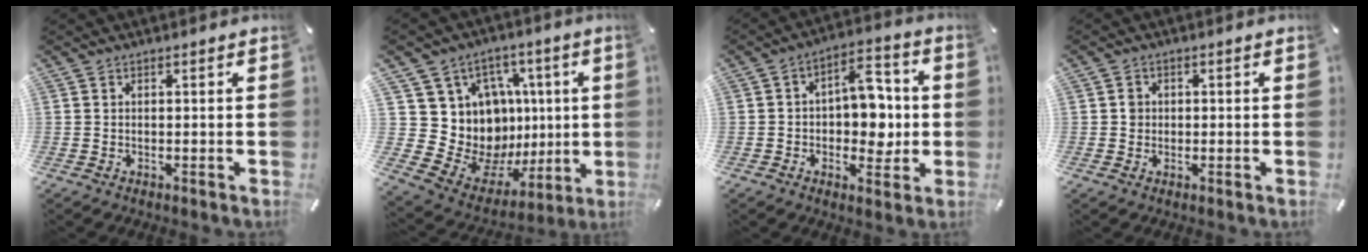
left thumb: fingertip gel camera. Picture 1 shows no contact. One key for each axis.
{"total": 14.9, "fx": 1.8, "fy": 14.0, "fz": 4.7, "tx": -0.052, "ty": -0.056, "tz": 0.071}
{"total": 11.0, "fx": -0.6, "fy": 7.7, "fz": 7.9, "tx": -0.093, "ty": 0.009, "tz": -0.008}
{"total": 2.0, "fx": -0.1, "fy": 1.9, "fz": 0.7, "tx": -0.006, "ty": 0.004, "tz": -0.007}